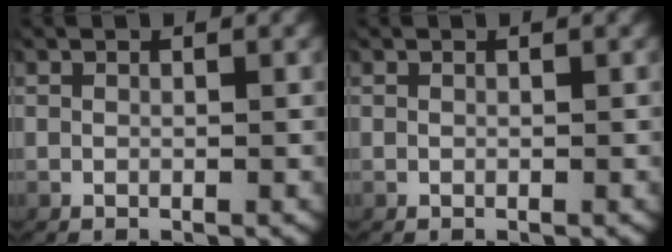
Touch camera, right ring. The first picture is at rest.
{"total": 0.0}